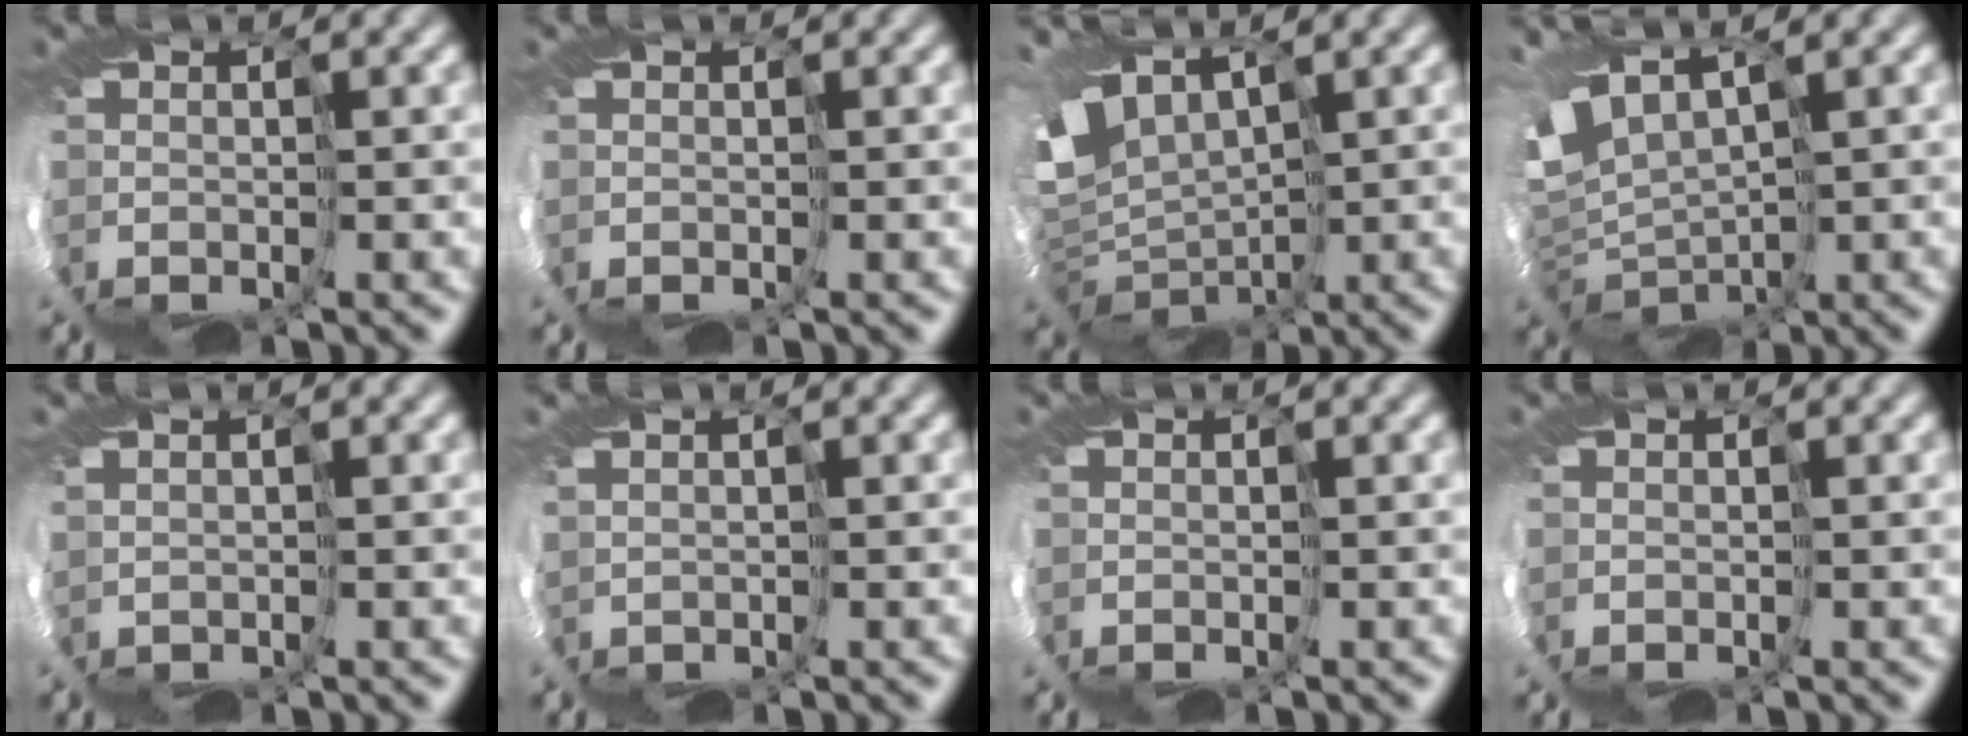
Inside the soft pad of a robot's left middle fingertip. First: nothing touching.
{"total": 0.0}
{"total": 6.1, "force": [4.2, 3.4, 3.0], "torque": [-0.071, -0.015, 0.100]}
{"total": 5.2, "force": [3.7, 2.5, 2.5], "torque": [-0.061, -0.015, 0.091]}
{"total": 2.9, "force": [1.5, -1.6, -1.9], "torque": [0.039, -0.006, 0.031]}
{"total": 3.0, "force": [1.8, -1.5, -1.9], "torque": [0.039, -0.008, 0.039]}
{"total": 0.0}
{"total": 0.0}